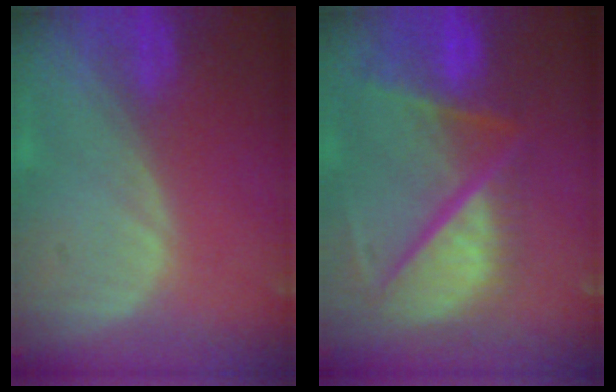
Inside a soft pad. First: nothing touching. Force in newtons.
{"total": 11.7, "press": 9.8, "slide": 6.5}